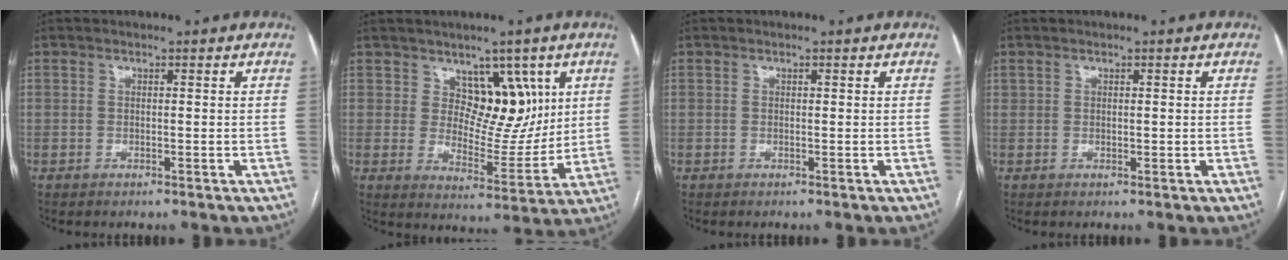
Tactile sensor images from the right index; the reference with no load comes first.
{"total": 8.6, "force": [4.0, 5.3, 5.4], "torque": [-0.065, 0.000, 0.072]}
{"total": 0.0}
{"total": 0.5, "force": [0.4, 0.3, 0.2], "torque": [-0.001, 0.001, 0.008]}